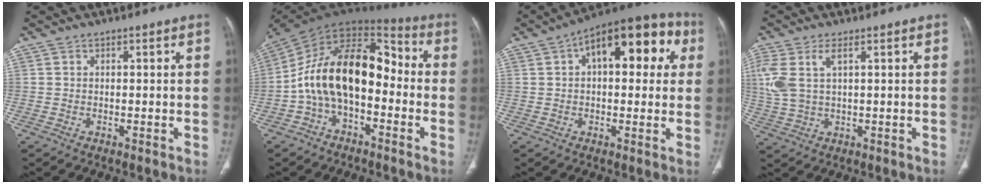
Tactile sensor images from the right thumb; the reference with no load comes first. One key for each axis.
{"total": 18.3, "fx": -2.7, "fy": 10.8, "fz": 14.6, "tx": -0.230, "ty": 0.074, "tz": -0.059}
{"total": 18.2, "fx": 5.3, "fy": 9.0, "fz": 14.9, "tx": -0.166, "ty": 0.034, "tz": 0.066}
{"total": 8.8, "fx": 2.7, "fy": 4.2, "fz": 7.2, "tx": -0.192, "ty": 0.007, "tz": 0.063}